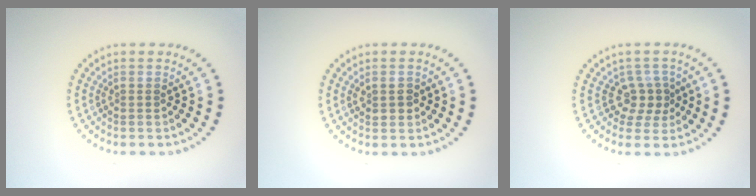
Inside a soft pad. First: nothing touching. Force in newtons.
{"total": 1.5, "press": 1.4, "slide": 0.4}
{"total": 2.3, "press": 1.8, "slide": 1.5}